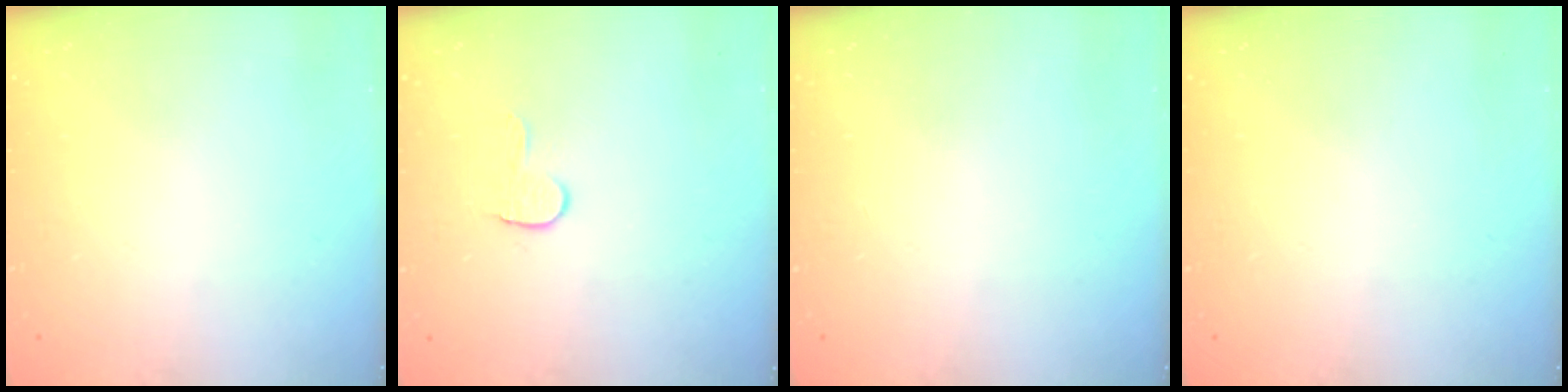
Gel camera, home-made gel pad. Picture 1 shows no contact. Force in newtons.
{"total": 5.9, "press": 5.9, "slide": 0.5}
{"total": 0.0}
{"total": 0.0}